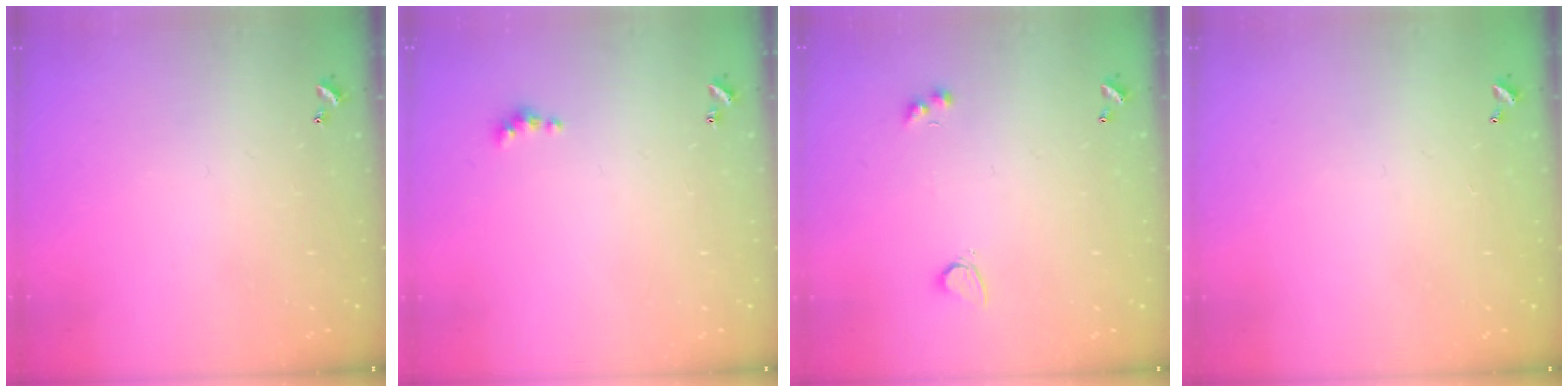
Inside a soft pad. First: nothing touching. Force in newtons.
{"total": 2.0, "press": 2.0, "slide": 0.5}
{"total": 3.1, "press": 2.4, "slide": 1.9}
{"total": 2.8, "press": 2.8, "slide": 0.1}